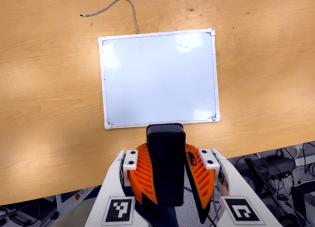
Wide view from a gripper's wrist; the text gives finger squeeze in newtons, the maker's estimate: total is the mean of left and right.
{"total": 10.8, "left": 10.3, "right": 11.2}